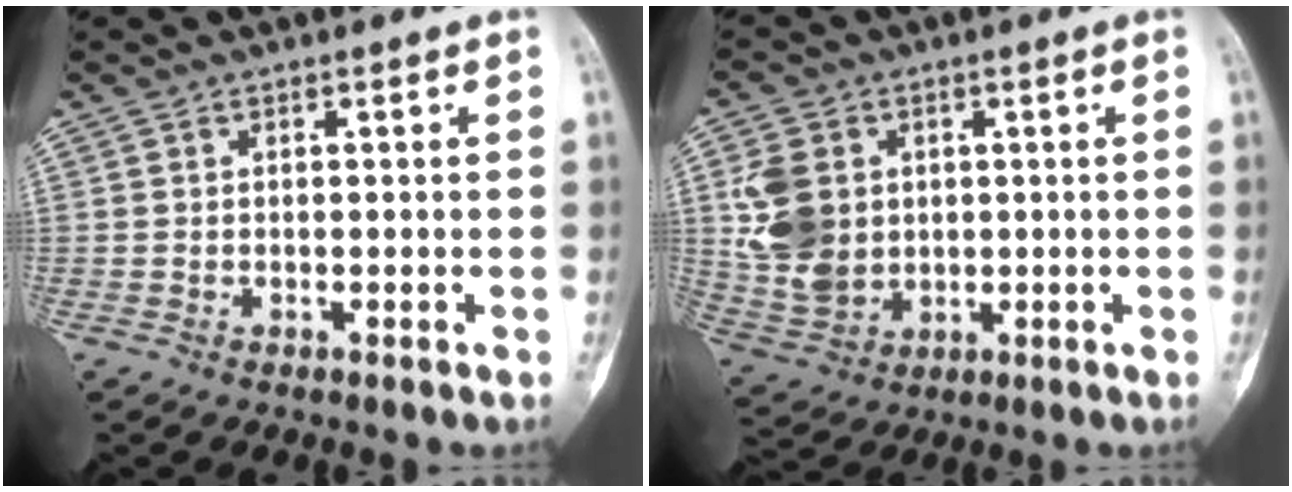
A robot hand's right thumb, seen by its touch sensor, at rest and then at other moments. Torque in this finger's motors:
{"motor_torque": [1.37, 1.34, 1.03, 0.24, 0.08]}